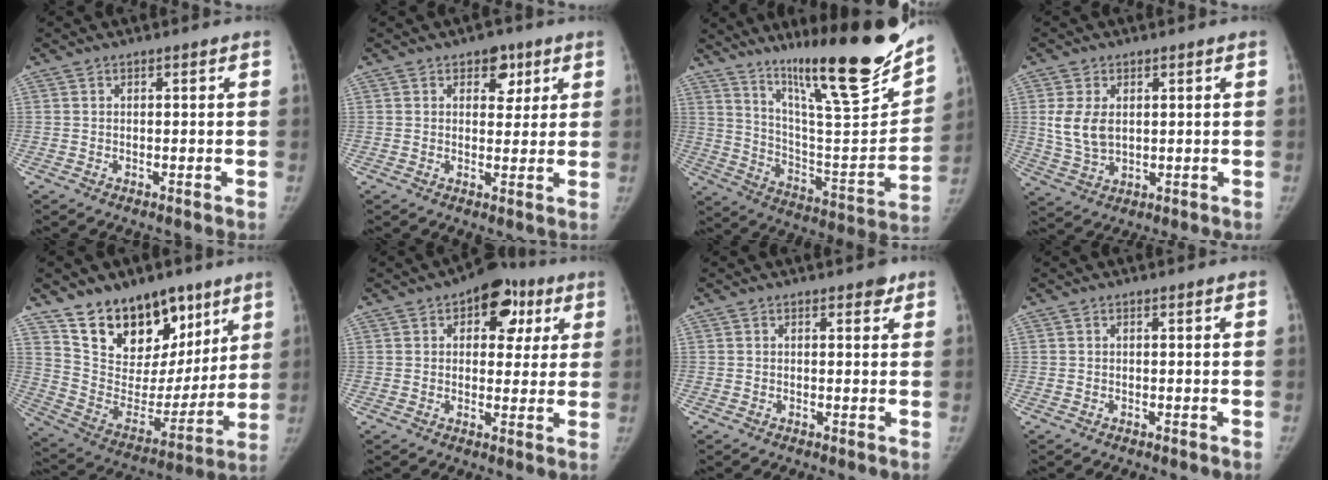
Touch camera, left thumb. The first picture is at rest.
{"total": 5.0, "force": [2.6, 3.4, 2.5], "torque": [0.002, -0.010, 0.033]}
{"total": 26.4, "force": [19.5, 3.1, 17.4], "torque": [-0.244, -0.110, 0.318]}
{"total": 7.1, "force": [1.3, 4.7, 5.1], "torque": [-0.092, -0.006, 0.036]}
{"total": 21.0, "force": [13.8, 12.9, 9.3], "torque": [-0.089, -0.070, 0.238]}
{"total": 10.8, "force": [4.6, 6.8, 7.0], "torque": [-0.037, 0.000, 0.054]}
{"total": 1.6, "force": [1.1, 0.9, 0.7], "torque": [0.003, -0.004, 0.010]}
{"total": 0.0}